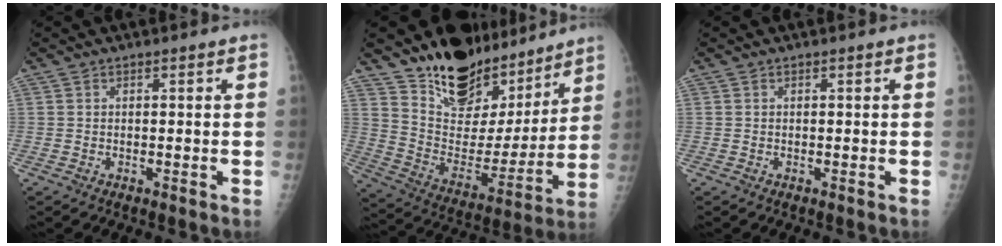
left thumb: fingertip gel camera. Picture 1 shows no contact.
{"total": 20.8, "force": [17.0, 9.7, 7.0], "torque": [-0.059, -0.120, 0.275]}
{"total": 0.0}